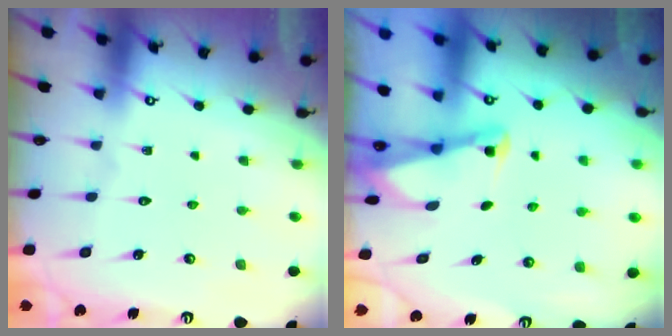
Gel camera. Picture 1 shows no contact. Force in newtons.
{"total": 2.0, "press": 2.0, "slide": 0.4}